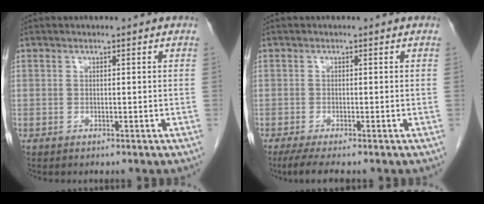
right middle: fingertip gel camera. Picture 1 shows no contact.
{"total": 3.5, "force": [-2.6, 0.1, 2.3], "torque": [-0.042, -0.010, -0.047]}